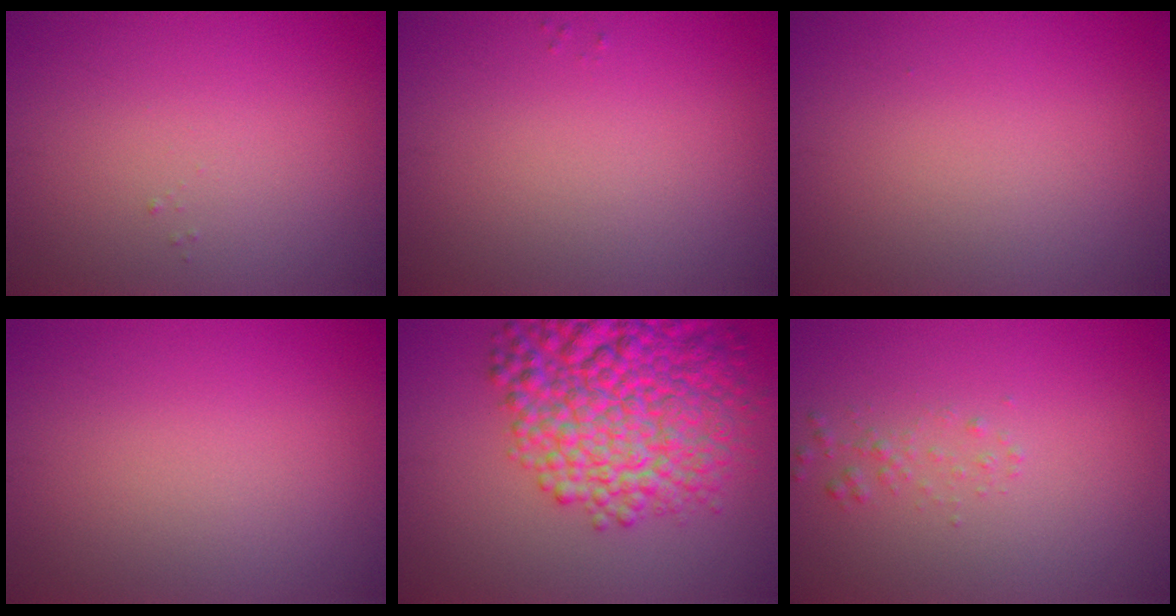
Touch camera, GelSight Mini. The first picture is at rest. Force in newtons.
{"total": 0.0}
{"total": 0.0}
{"total": 0.0}
{"total": 11.5, "press": 11.5, "slide": 0.5}
{"total": 1.0, "press": 1.0, "slide": 0.1}